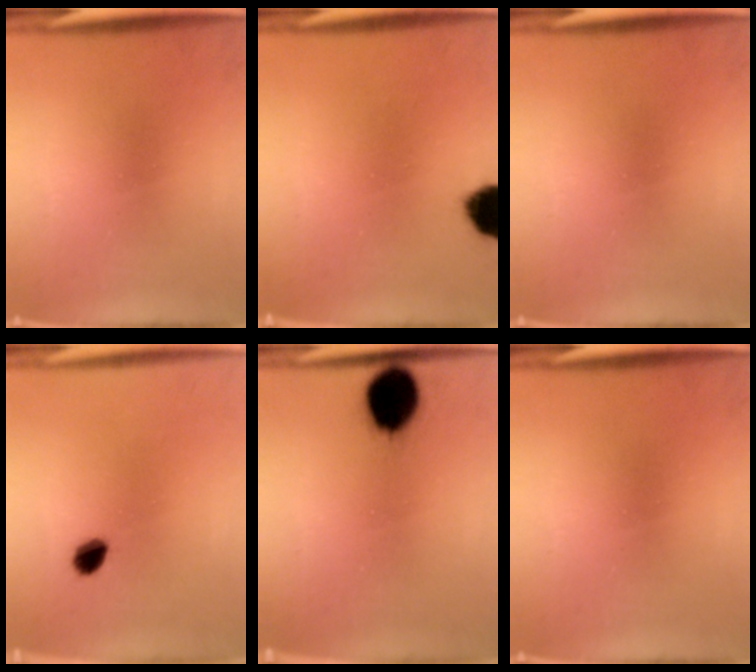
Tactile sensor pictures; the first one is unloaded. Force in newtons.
{"total": 10.4}
{"total": 0.0}
{"total": 2.9}
{"total": 9.5}
{"total": 0.0}